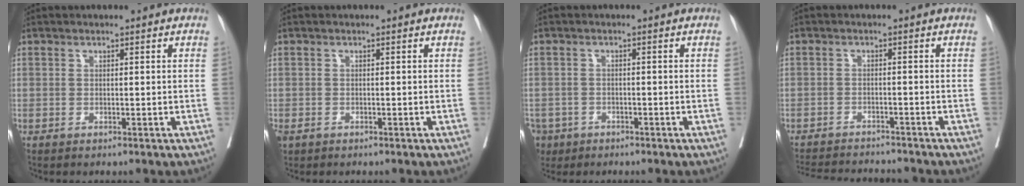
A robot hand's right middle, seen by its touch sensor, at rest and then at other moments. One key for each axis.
{"total": 1.1, "fx": -0.6, "fy": 0.8, "fz": 0.5, "tx": -0.012, "ty": 0.001, "tz": -0.007}
{"total": 5.4, "fx": -3.5, "fy": 4.0, "fz": 1.1, "tx": -0.026, "ty": 0.002, "tz": -0.058}
{"total": 11.8, "fx": -11.1, "fy": 1.9, "fz": 3.5, "tx": -0.062, "ty": -0.001, "tz": -0.152}